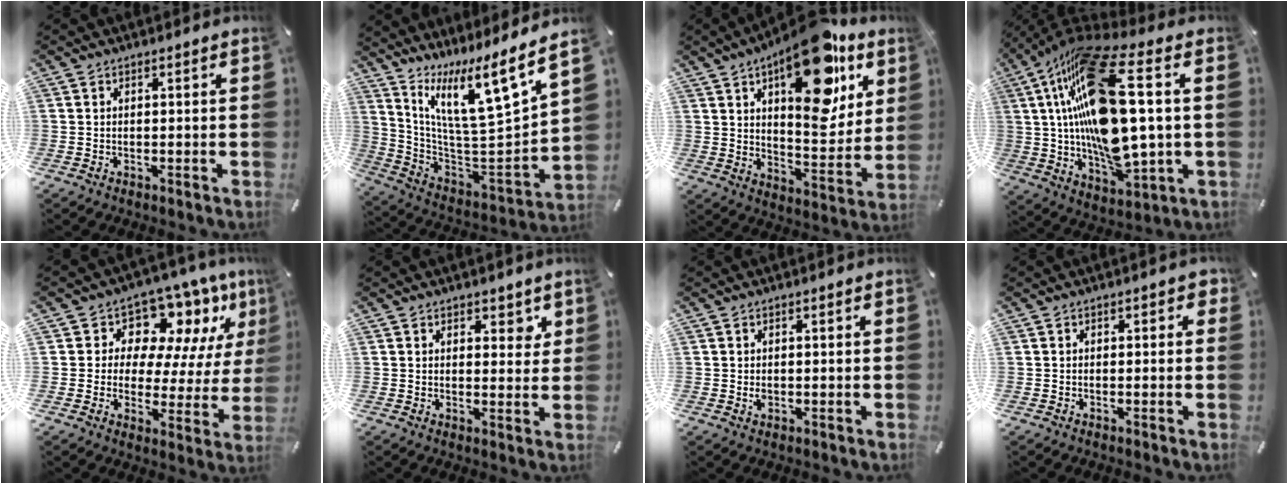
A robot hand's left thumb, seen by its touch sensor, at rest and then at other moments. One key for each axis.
{"total": 14.3, "fx": 11.1, "fy": 1.9, "fz": 8.8, "tx": -0.146, "ty": -0.118, "tz": 0.173}
{"total": 22.3, "fx": 12.7, "fy": 10.1, "fz": 15.3, "tx": -0.203, "ty": -0.078, "tz": 0.209}
{"total": 26.5, "fx": 4.2, "fy": 9.4, "fz": 24.4, "tx": -0.482, "ty": -0.031, "tz": 0.066}
{"total": 11.1, "fx": 8.1, "fy": 6.9, "fz": 3.4, "tx": -0.045, "ty": -0.088, "tz": 0.143}
{"total": 3.9, "fx": 2.3, "fy": 2.9, "fz": 1.5, "tx": 0.001, "ty": -0.013, "tz": 0.032}
{"total": 1.2, "fx": 0.0, "fy": 0.9, "fz": 0.8, "tx": -0.018, "ty": 0.003, "tz": -0.002}
{"total": 1.3, "fx": 0.0, "fy": 0.9, "fz": 0.9, "tx": -0.001, "ty": -0.001, "tz": -0.006}